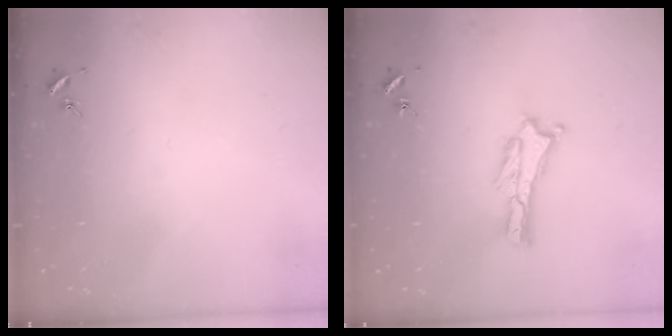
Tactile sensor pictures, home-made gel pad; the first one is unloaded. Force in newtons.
{"total": 0.7, "press": 0.7, "slide": 0.2}